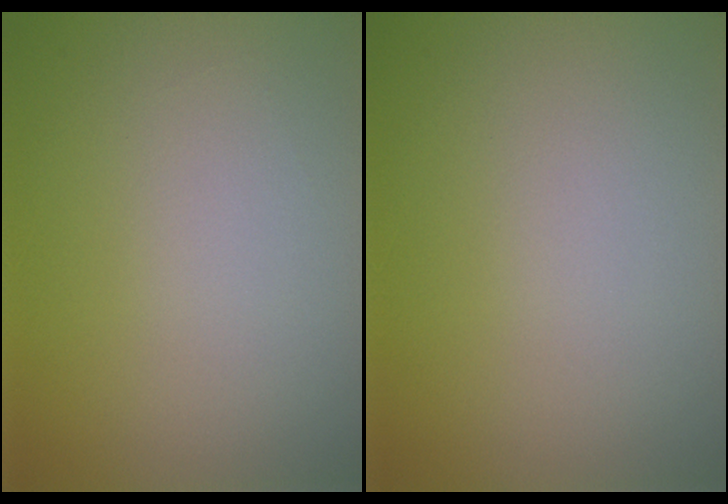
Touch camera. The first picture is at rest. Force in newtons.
{"total": 0.0}